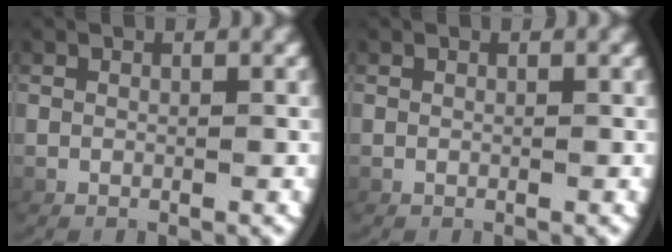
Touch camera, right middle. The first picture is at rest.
{"total": 0.0}